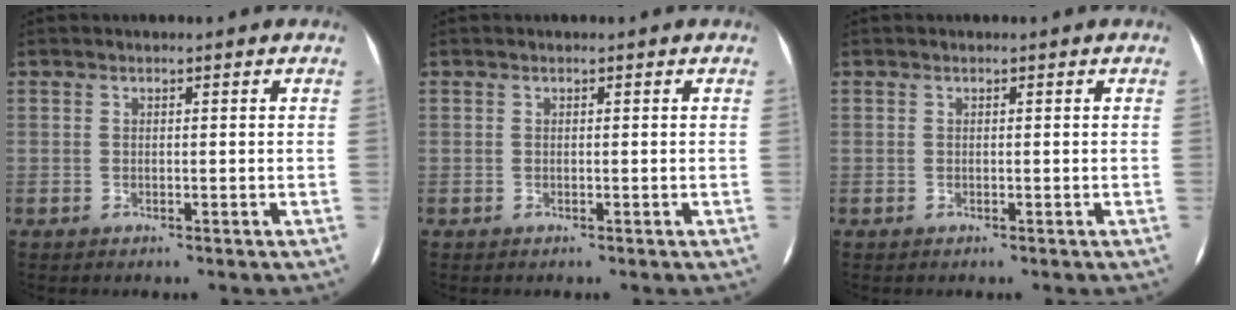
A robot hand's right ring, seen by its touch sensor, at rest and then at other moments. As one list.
[{"total": 0.0}, {"total": 0.0}]